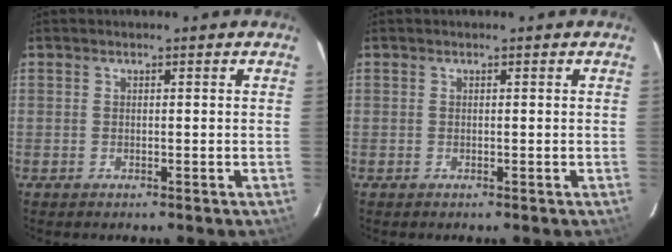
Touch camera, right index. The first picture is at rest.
{"total": 0.0}